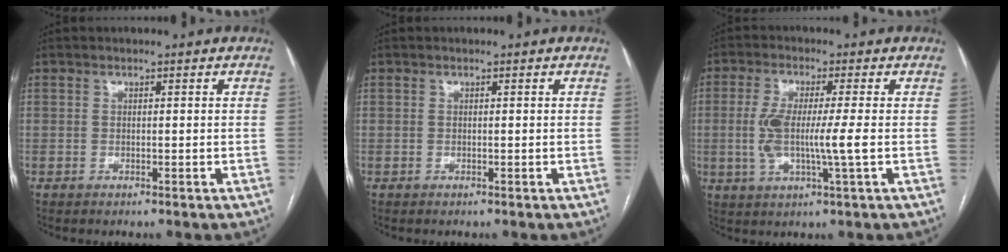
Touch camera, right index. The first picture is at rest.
{"total": 0.0}
{"total": 7.8, "force": [-0.6, 0.4, 7.8], "torque": [-0.159, -0.005, -0.014]}